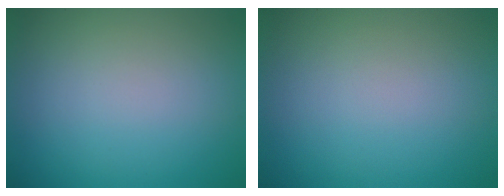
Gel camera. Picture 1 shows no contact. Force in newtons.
{"total": 0.0}